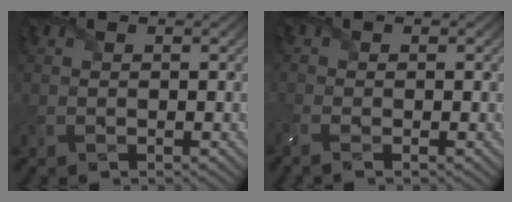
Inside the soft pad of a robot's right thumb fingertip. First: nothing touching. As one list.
[{"total": 2.3, "force": [-1.2, 0.9, 1.7], "torque": [-0.048, -0.005, -0.029]}]